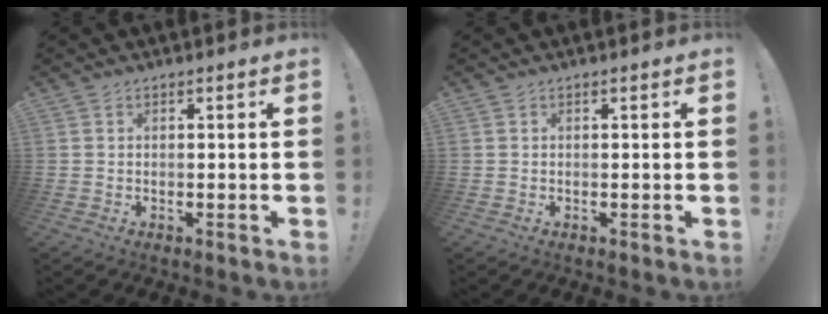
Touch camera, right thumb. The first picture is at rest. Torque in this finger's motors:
{"motor_torque": [0.00, 0.00, 0.00, 0.00, 0.00]}